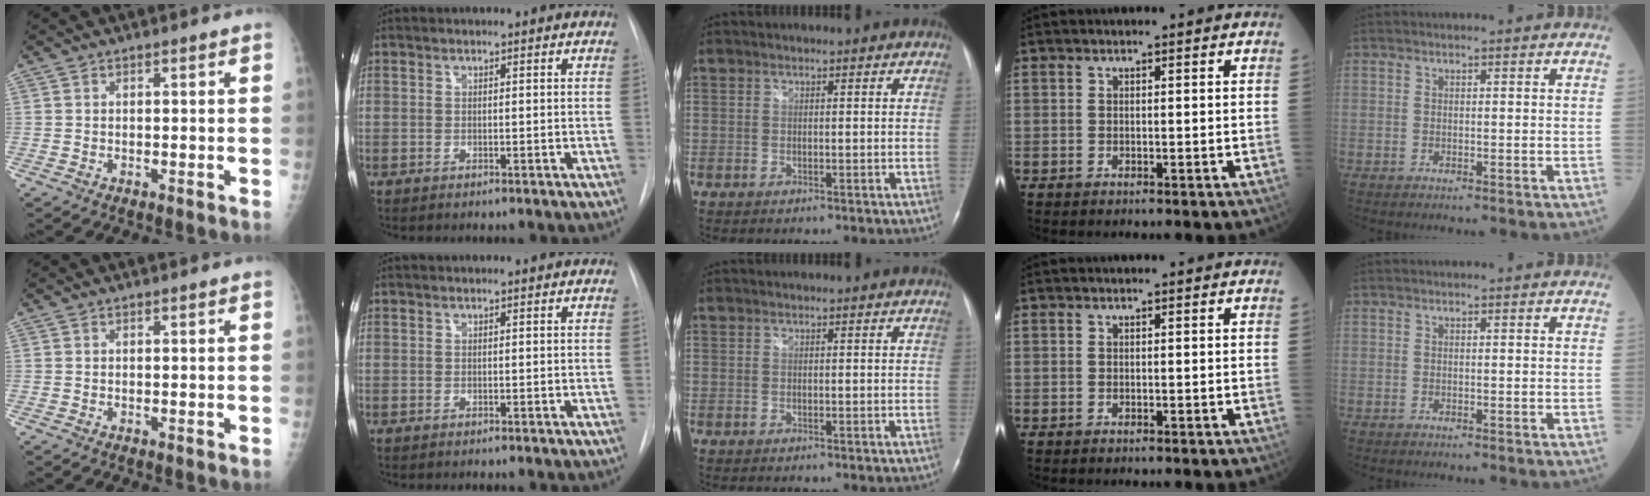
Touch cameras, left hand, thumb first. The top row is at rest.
{}